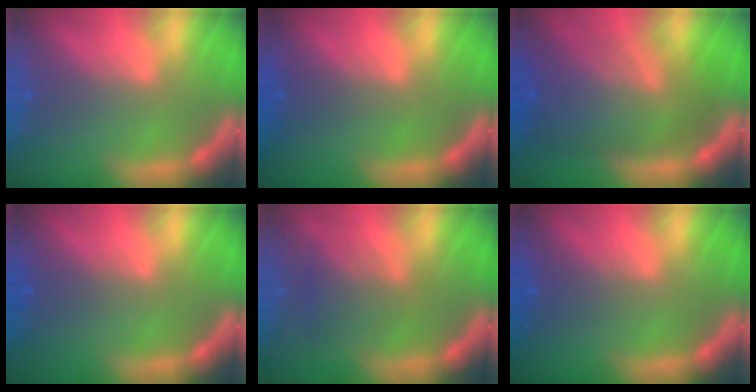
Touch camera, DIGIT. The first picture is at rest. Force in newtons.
{"total": 1.0}
{"total": 9.5}
{"total": 0.9}
{"total": 3.0}
{"total": 1.4}